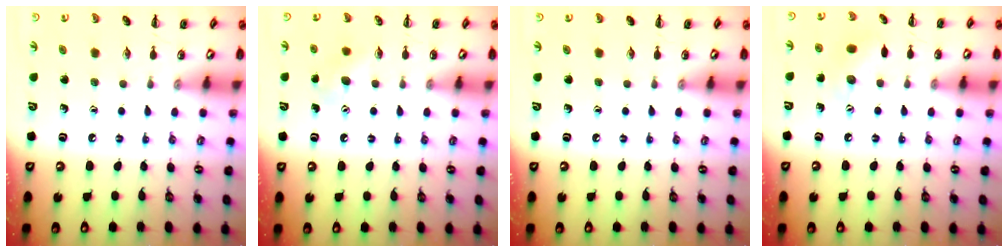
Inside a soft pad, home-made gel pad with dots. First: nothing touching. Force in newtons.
{"total": 5.1, "press": 4.9, "slide": 1.4}
{"total": 0.0}
{"total": 7.8, "press": 7.7, "slide": 1.2}